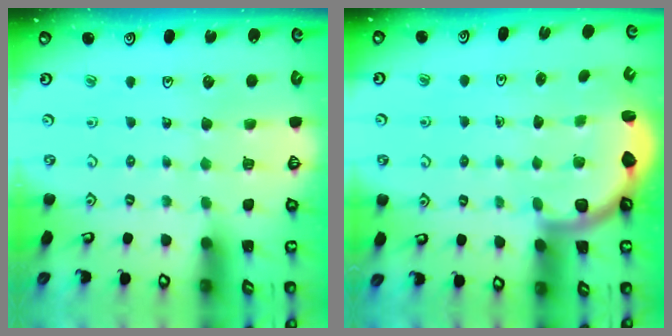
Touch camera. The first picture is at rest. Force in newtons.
{"total": 2.6, "press": 2.5, "slide": 0.6}